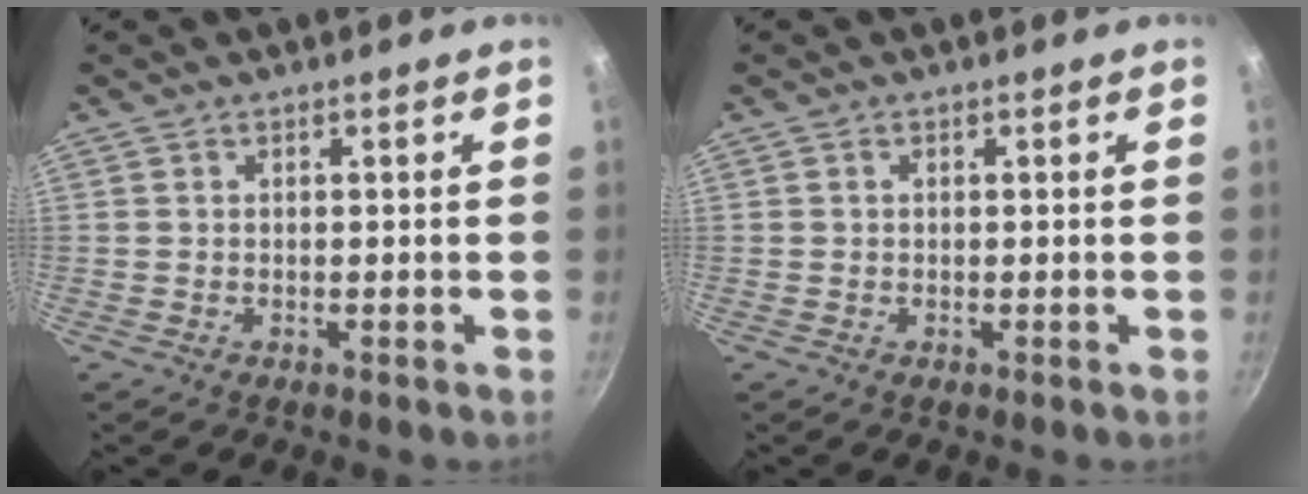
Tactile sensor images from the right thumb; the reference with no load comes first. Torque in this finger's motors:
{"motor_torque": [-0.65, -0.13, 0.11, -0.26, 0.06]}